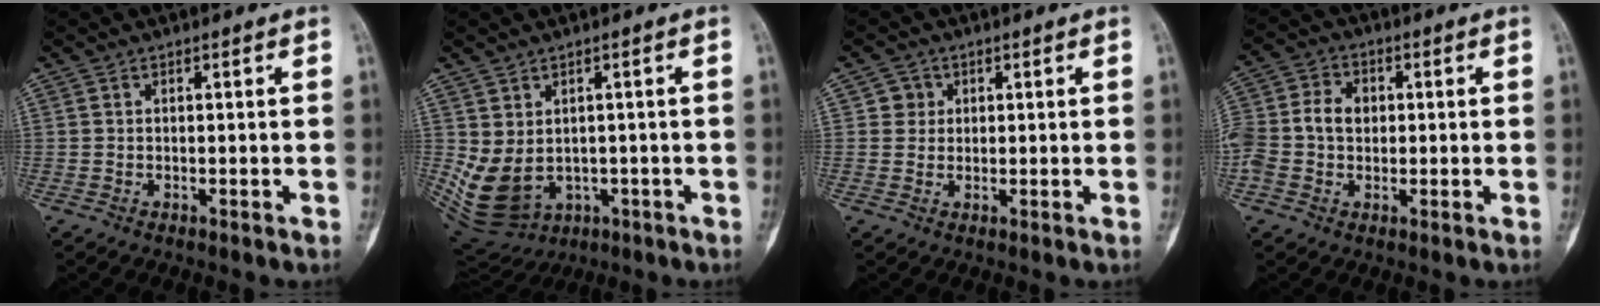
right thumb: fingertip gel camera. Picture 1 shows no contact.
{"total": 11.8, "force": [-1.7, 9.2, 7.2], "torque": [-0.140, 0.003, 0.005]}
{"total": 2.6, "force": [0.7, 2.5, 0.2], "torque": [0.015, 0.001, 0.007]}
{"total": 9.8, "force": [0.0, 7.6, 6.2], "torque": [-0.131, 0.027, -0.004]}